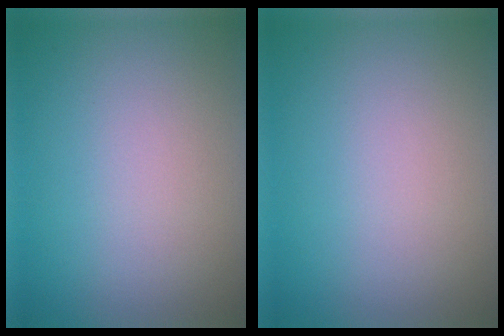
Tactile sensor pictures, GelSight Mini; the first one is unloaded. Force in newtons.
{"total": 0.0}